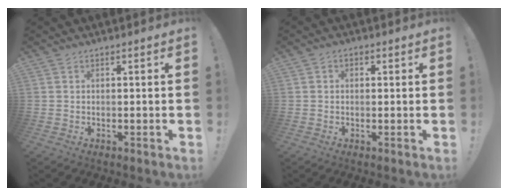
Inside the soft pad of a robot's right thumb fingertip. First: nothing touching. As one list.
[{"total": 1.4, "force": [-0.3, 1.2, 0.8], "torque": [-0.012, 0.006, -0.006]}]